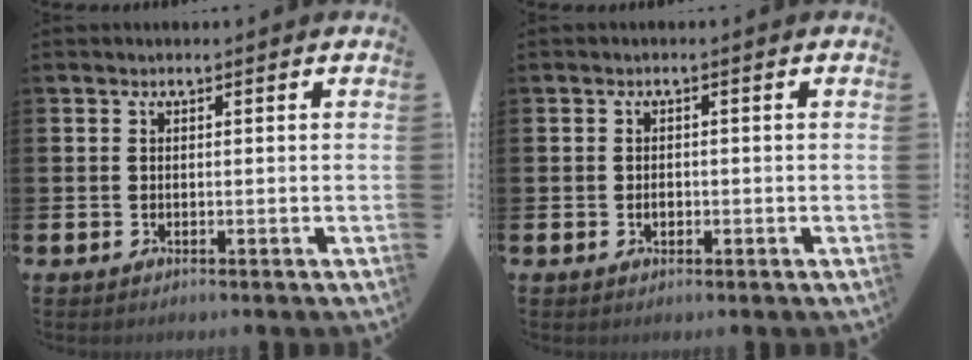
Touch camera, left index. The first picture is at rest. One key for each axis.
{"total": 1.2, "fx": -0.3, "fy": 0.8, "fz": 0.8, "tx": -0.015, "ty": 0.005, "tz": -0.008}